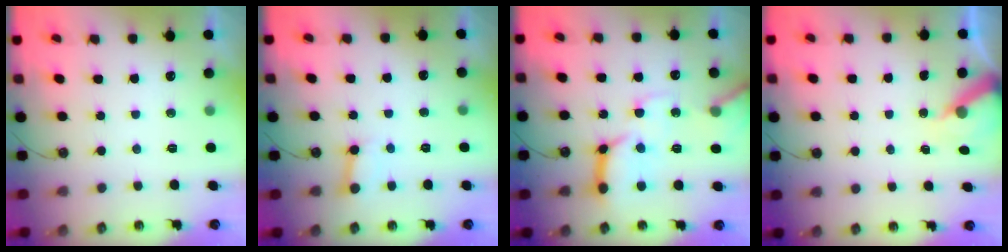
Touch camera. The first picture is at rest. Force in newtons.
{"total": 3.0, "press": 3.0, "slide": 0.3}
{"total": 16.3, "press": 16.2, "slide": 1.8}
{"total": 7.0, "press": 7.0, "slide": 0.4}